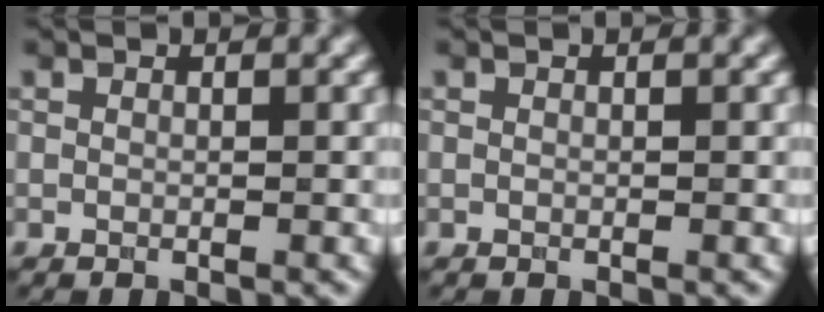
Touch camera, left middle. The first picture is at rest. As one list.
[{"total": 0.0}]